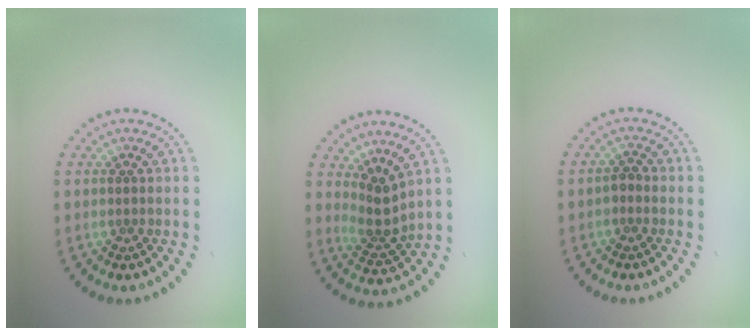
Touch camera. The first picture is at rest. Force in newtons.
{"total": 2.7, "press": 1.9, "slide": 1.9}
{"total": 0.8, "press": 0.8, "slide": 0.3}